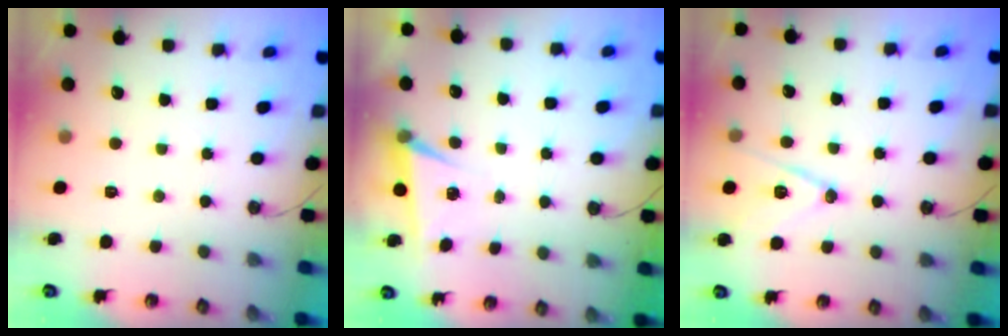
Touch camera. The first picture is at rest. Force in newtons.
{"total": 4.4, "press": 3.4, "slide": 2.9}
{"total": 11.9, "press": 11.5, "slide": 3.2}